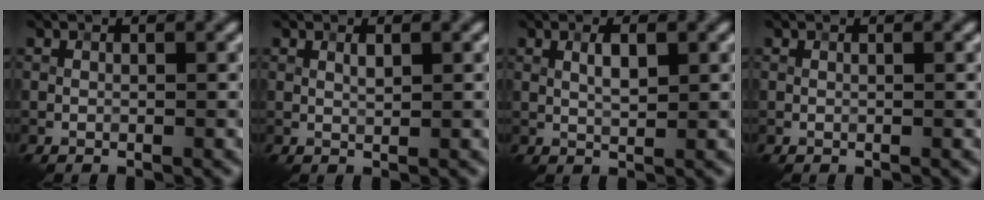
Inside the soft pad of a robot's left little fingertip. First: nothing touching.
{"total": 0.8, "force": [0.4, 0.2, 0.7], "torque": [-0.016, -0.001, 0.008]}
{"total": 1.9, "force": [0.6, 0.6, 1.7], "torque": [-0.034, 0.000, 0.011]}
{"total": 0.0}